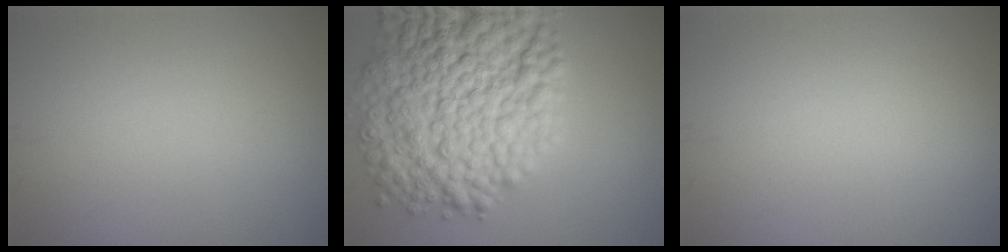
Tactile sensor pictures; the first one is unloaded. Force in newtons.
{"total": 12.5, "press": 12.5, "slide": 0.3}
{"total": 0.0}